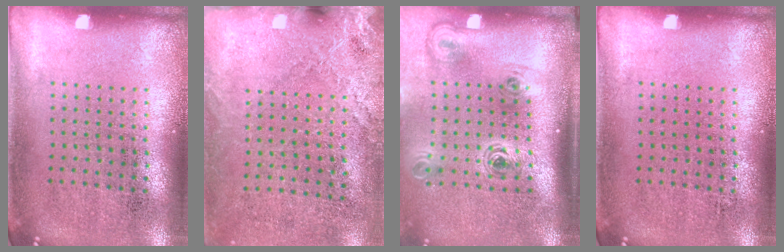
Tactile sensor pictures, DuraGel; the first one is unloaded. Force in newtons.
{"total": 2.5, "press": 2.2, "slide": 1.2}
{"total": 2.2, "press": 1.5, "slide": 1.7}
{"total": 0.0}